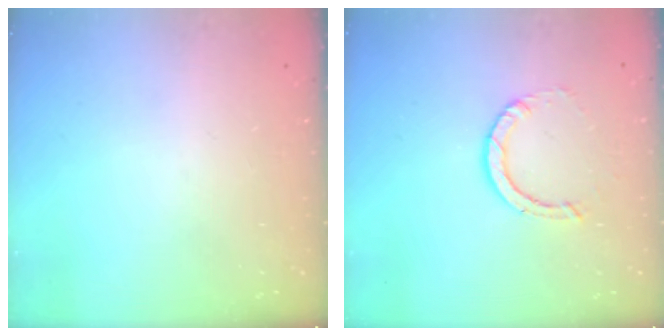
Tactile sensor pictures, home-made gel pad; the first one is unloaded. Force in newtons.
{"total": 2.9, "press": 2.9, "slide": 0.2}